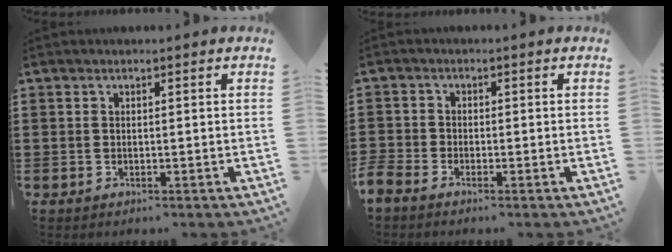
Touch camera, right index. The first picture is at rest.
{"total": 1.7, "force": [-1.6, 0.5, 0.1], "torque": [-0.015, -0.002, -0.036]}